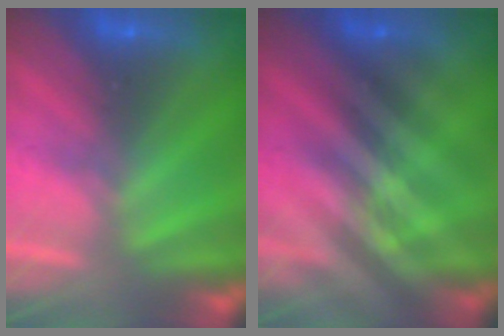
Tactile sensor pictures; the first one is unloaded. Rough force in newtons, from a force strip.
{"total": 2.4}